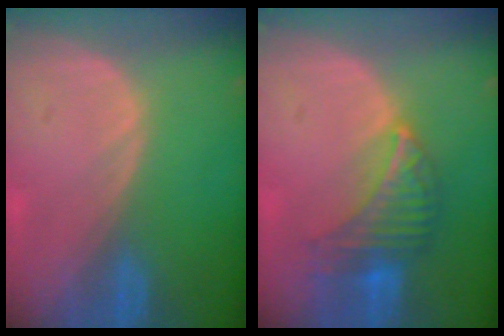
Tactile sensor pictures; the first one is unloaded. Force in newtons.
{"total": 6.7, "press": 6.5, "slide": 1.7}